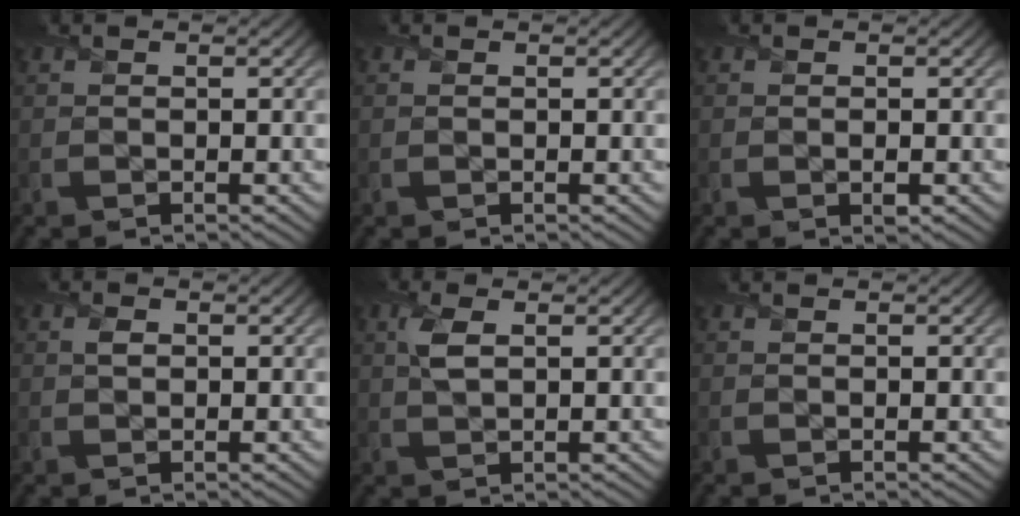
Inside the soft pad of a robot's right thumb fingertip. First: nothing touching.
{"total": 0.0}
{"total": 0.6, "force": [-0.2, 0.3, 0.5], "torque": [-0.005, -0.006, -0.002]}
{"total": 0.8, "force": [0.2, 0.7, 0.4], "torque": [-0.007, -0.002, 0.003]}
{"total": 2.7, "force": [0.9, 1.1, 2.4], "torque": [-0.060, 0.003, 0.019]}
{"total": 0.0}